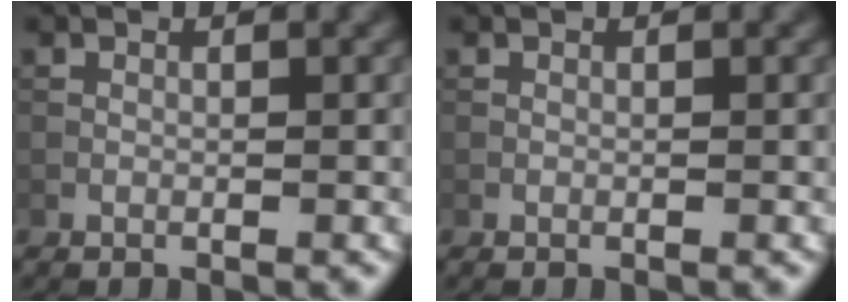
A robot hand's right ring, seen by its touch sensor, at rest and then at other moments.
{"total": 0.0}